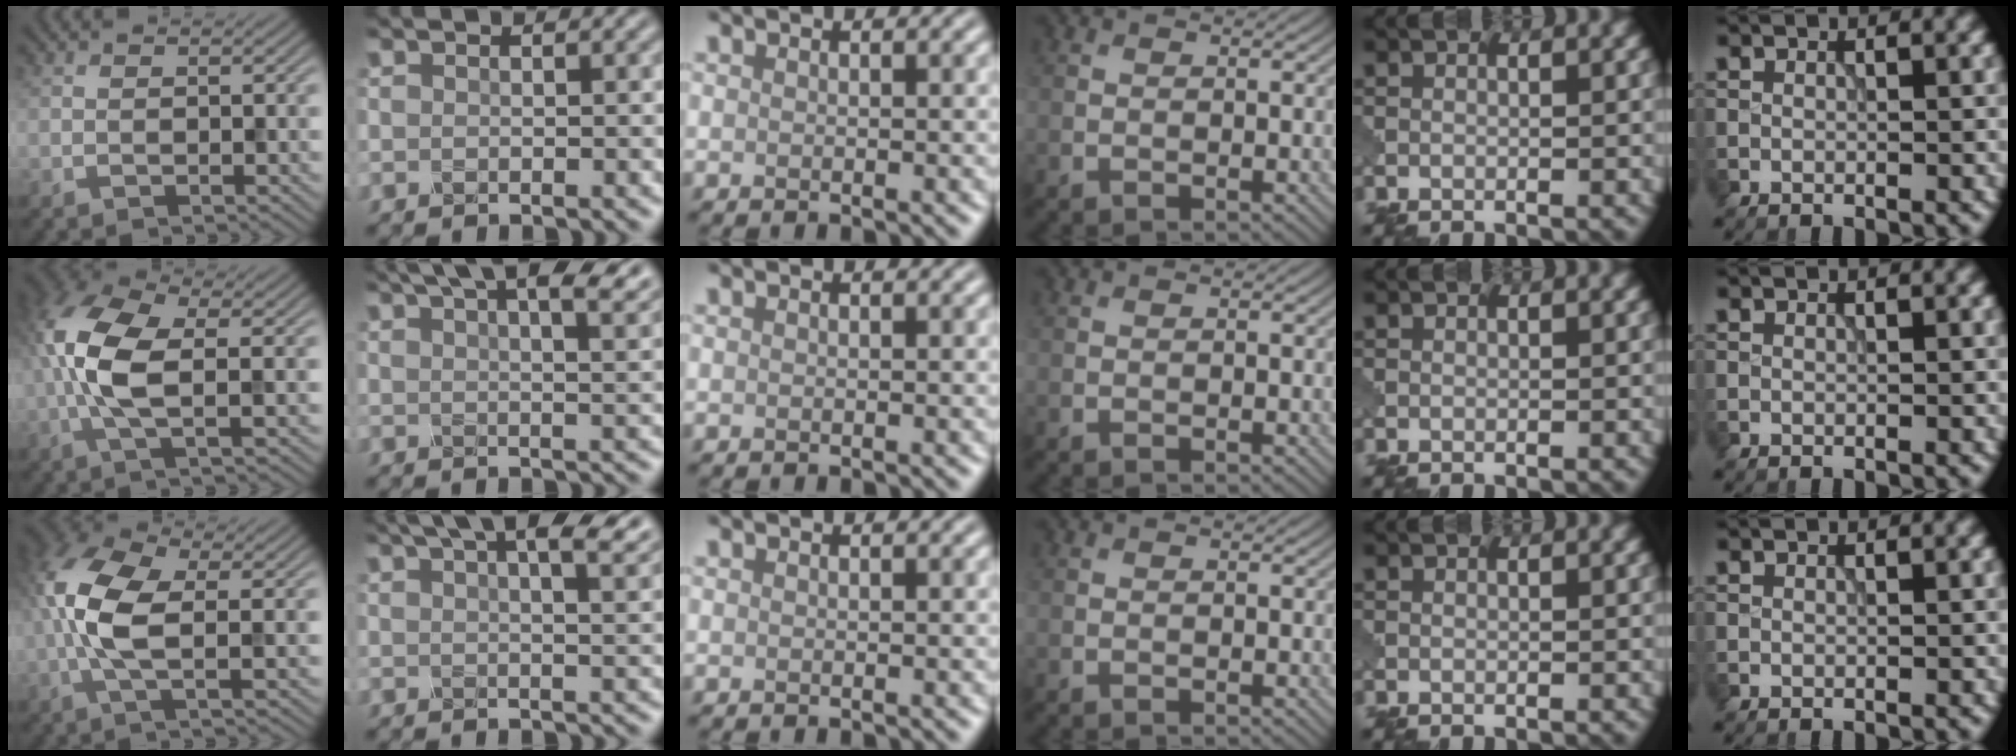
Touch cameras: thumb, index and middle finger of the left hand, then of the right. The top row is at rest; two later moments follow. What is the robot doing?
{"motion": "squeeze", "object": "foam earplug"}